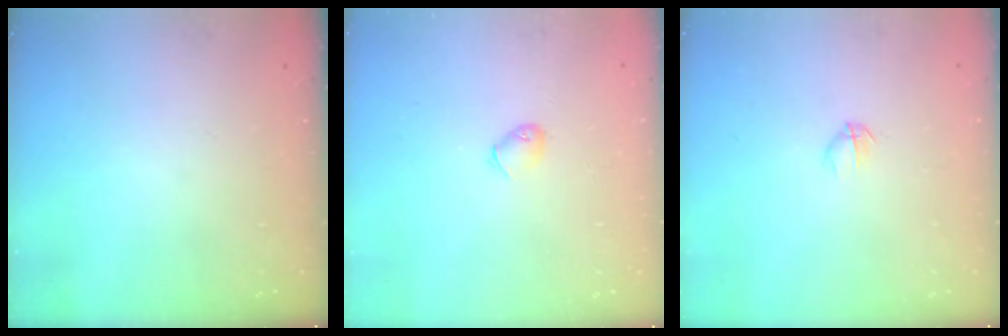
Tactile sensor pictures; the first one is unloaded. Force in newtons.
{"total": 3.1, "press": 3.1, "slide": 0.7}
{"total": 2.7, "press": 2.6, "slide": 0.8}